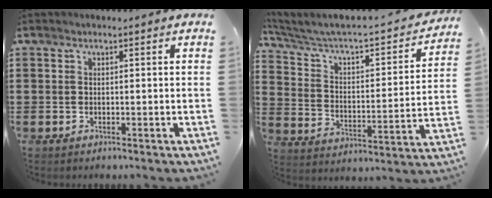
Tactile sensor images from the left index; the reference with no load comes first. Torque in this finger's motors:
{"motor_torque": [2.14, 0.00, 0.84, 0.19]}